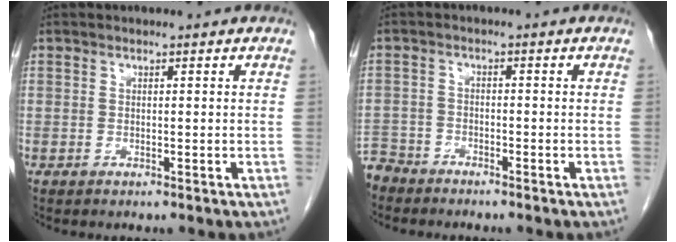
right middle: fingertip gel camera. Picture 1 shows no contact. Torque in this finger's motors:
{"motor_torque": [1.03, -0.84, 0.45, 0.02]}